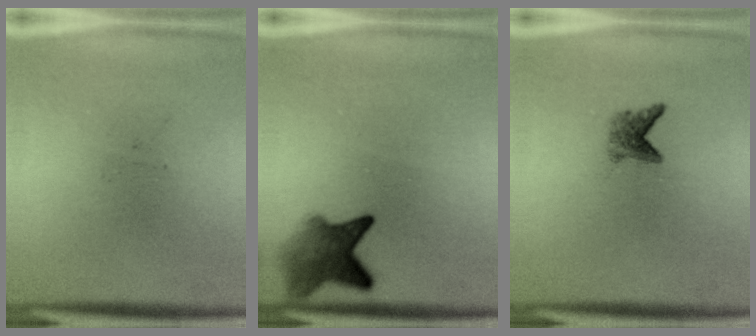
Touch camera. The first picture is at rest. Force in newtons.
{"total": 5.0}
{"total": 2.1}